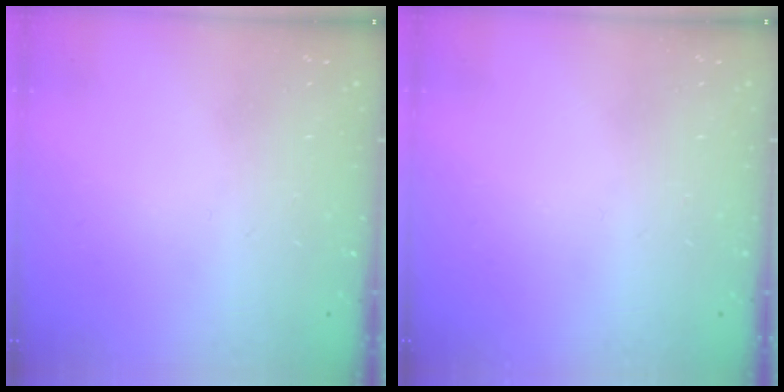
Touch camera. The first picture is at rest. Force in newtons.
{"total": 0.0}